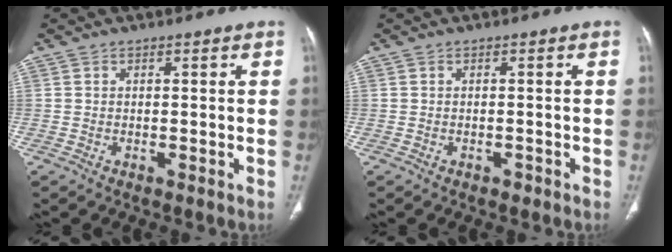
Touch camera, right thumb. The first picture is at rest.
{"total": 1.0, "force": [-0.6, 0.5, 0.5], "torque": [-0.010, 0.002, -0.006]}